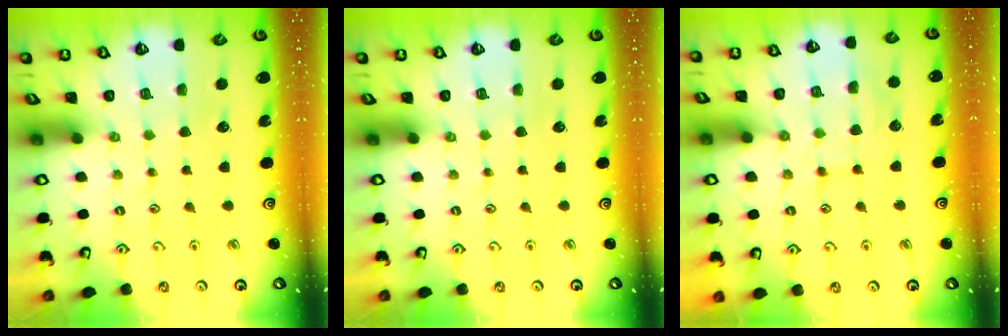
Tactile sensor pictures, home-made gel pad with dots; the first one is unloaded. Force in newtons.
{"total": 0.0}
{"total": 9.2, "press": 9.2, "slide": 0.7}